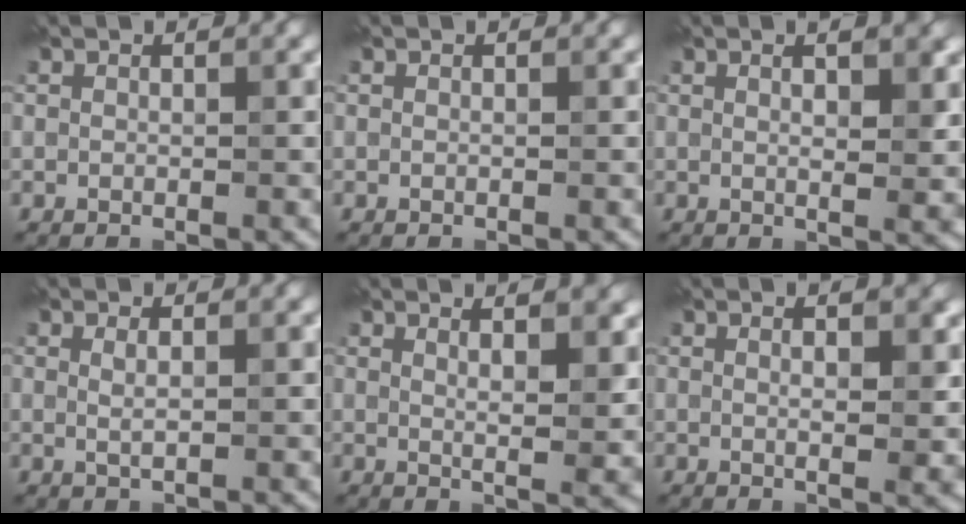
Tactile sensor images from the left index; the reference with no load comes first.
{"total": 0.0}
{"total": 4.4, "force": [1.5, 1.4, 3.8], "torque": [-0.037, 0.009, 0.008]}
{"total": 1.2, "force": [0.3, 0.4, 1.1], "torque": [-0.018, -0.001, 0.004]}
{"total": 6.3, "force": [3.2, 2.1, 5.0], "torque": [-0.043, 0.020, 0.025]}
{"total": 3.7, "force": [1.2, 1.2, 3.2], "torque": [-0.028, 0.007, 0.005]}